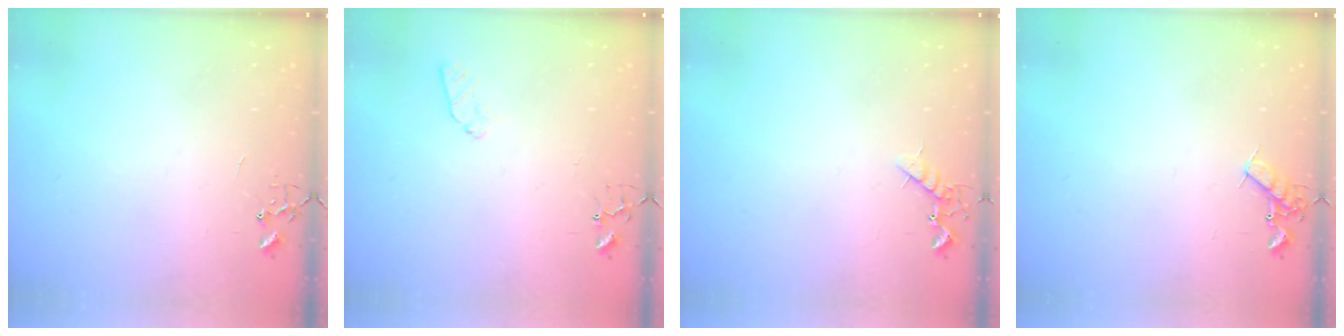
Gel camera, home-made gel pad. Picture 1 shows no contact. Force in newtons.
{"total": 5.3, "press": 5.2, "slide": 0.7}
{"total": 5.3, "press": 5.2, "slide": 1.0}
{"total": 7.5, "press": 7.5, "slide": 0.8}